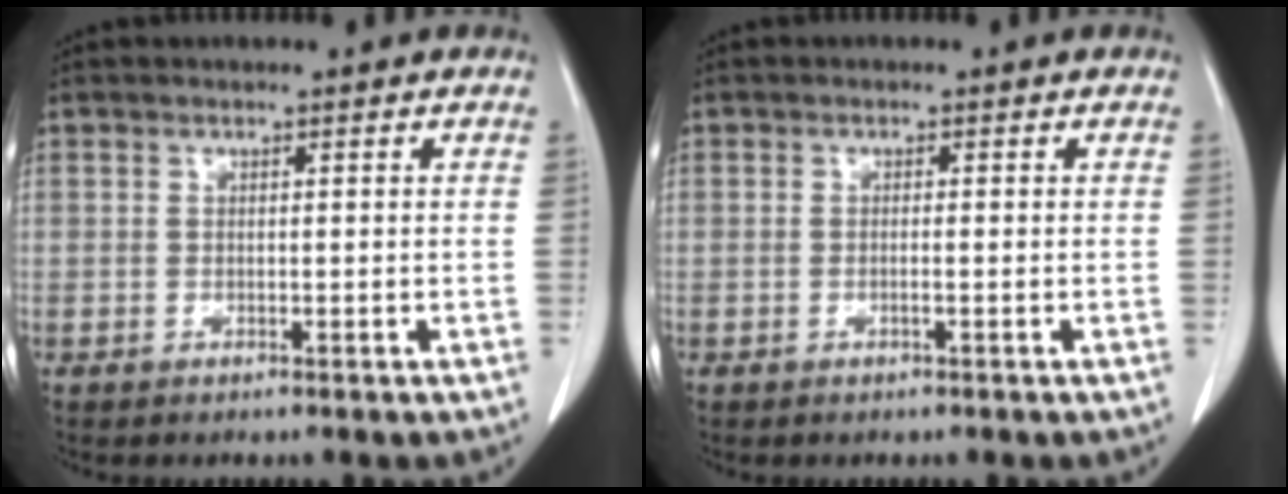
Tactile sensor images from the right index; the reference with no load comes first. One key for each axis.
{"total": 0.7, "fx": -0.2, "fy": -0.1, "fz": 0.6, "tx": -0.013, "ty": 0.000, "tz": -0.002}